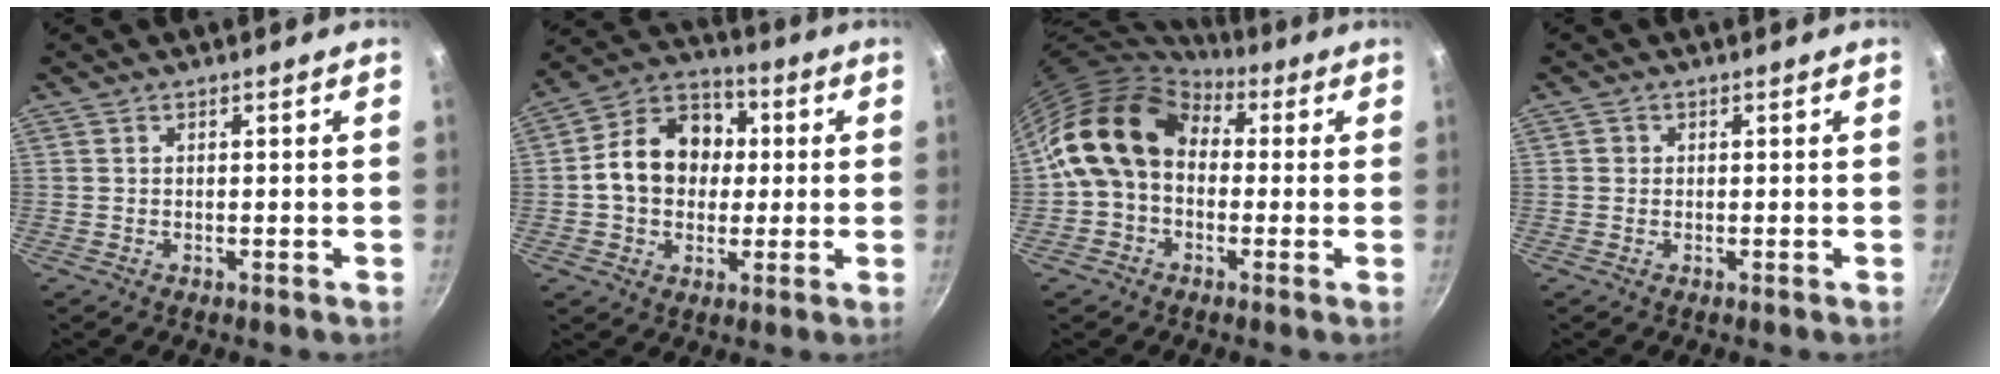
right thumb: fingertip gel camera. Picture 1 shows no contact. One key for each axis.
{"total": 14.7, "fx": 0.9, "fy": 11.7, "fz": 8.7, "tx": -0.111, "ty": 0.027, "tz": 0.000}
{"total": 13.4, "fx": 1.6, "fy": 10.2, "fz": 8.6, "tx": -0.121, "ty": 0.026, "tz": 0.009}
{"total": 1.0, "fx": 0.0, "fy": 1.0, "fz": 0.2, "tx": 0.000, "ty": 0.001, "tz": -0.002}